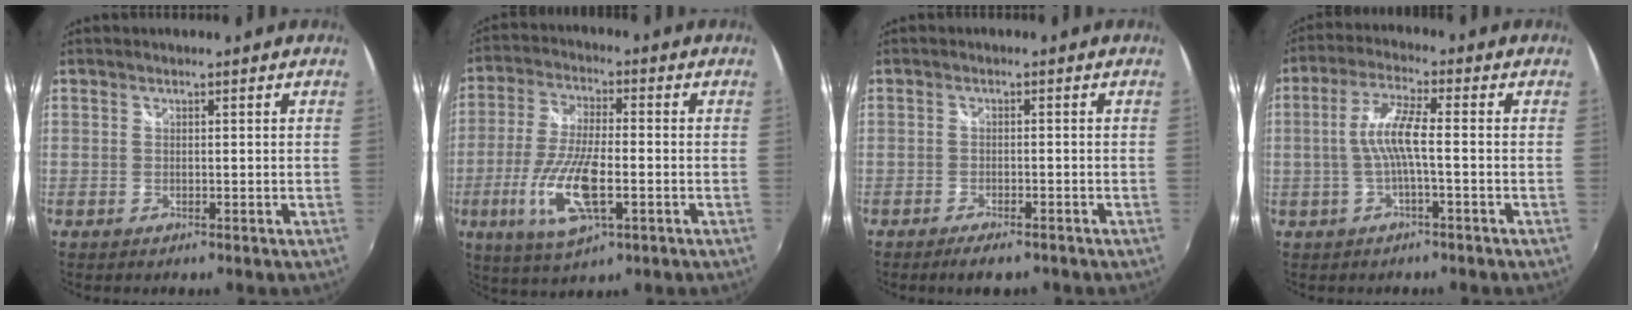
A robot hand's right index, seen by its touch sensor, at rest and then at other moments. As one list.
[{"total": 12.9, "force": [-4.0, 3.7, 11.6], "torque": [-0.245, -0.015, -0.076]}, {"total": 3.9, "force": [-3.0, 1.2, 2.2], "torque": [-0.052, -0.009, -0.052]}, {"total": 6.4, "force": [-1.1, 0.4, 6.3], "torque": [-0.135, 0.008, -0.018]}]